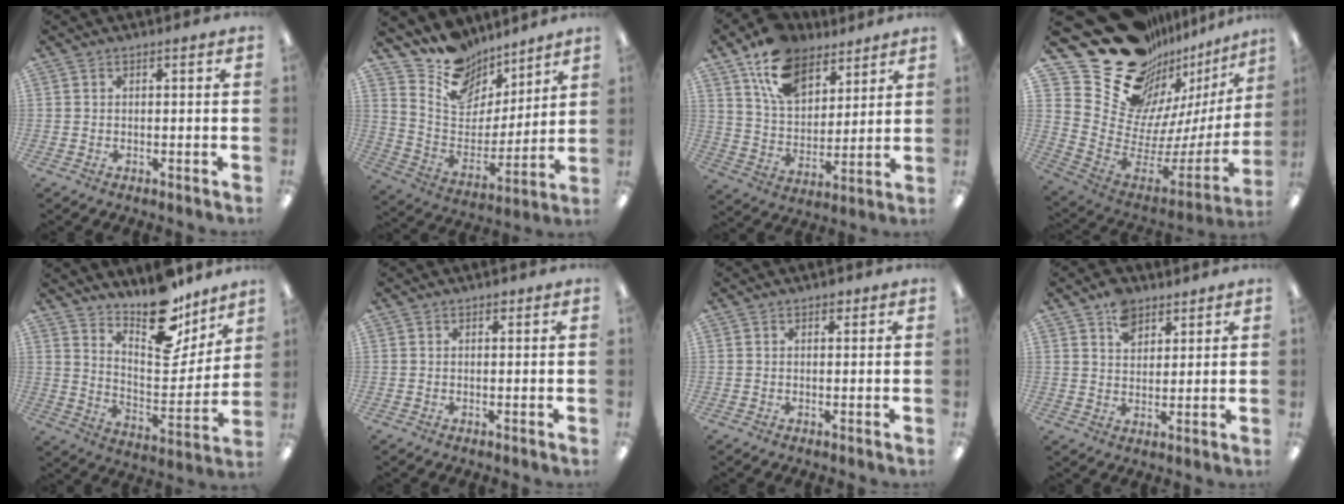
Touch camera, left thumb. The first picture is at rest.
{"total": 12.6, "force": [10.4, 6.9, 1.7], "torque": [-0.060, -0.089, 0.197]}
{"total": 14.3, "force": [10.0, 8.3, 6.0], "torque": [-0.114, -0.046, 0.189]}
{"total": 24.0, "force": [17.5, 13.5, 9.3], "torque": [-0.146, -0.155, 0.356]}
{"total": 18.3, "force": [14.4, 7.6, 8.5], "torque": [-0.119, -0.112, 0.247]}
{"total": 0.7, "force": [0.5, 0.4, 0.3], "torque": [0.001, 0.000, 0.007]}
{"total": 1.1, "force": [0.7, 0.7, 0.5], "torque": [-0.003, 0.000, 0.010]}
{"total": 6.8, "force": [4.6, 4.3, 2.7], "torque": [-0.046, -0.013, 0.084]}